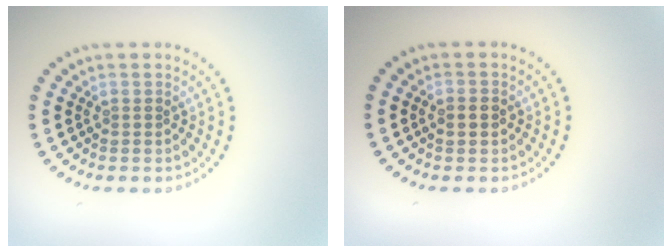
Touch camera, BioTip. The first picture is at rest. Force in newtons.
{"total": 2.1, "press": 2.0, "slide": 0.2}